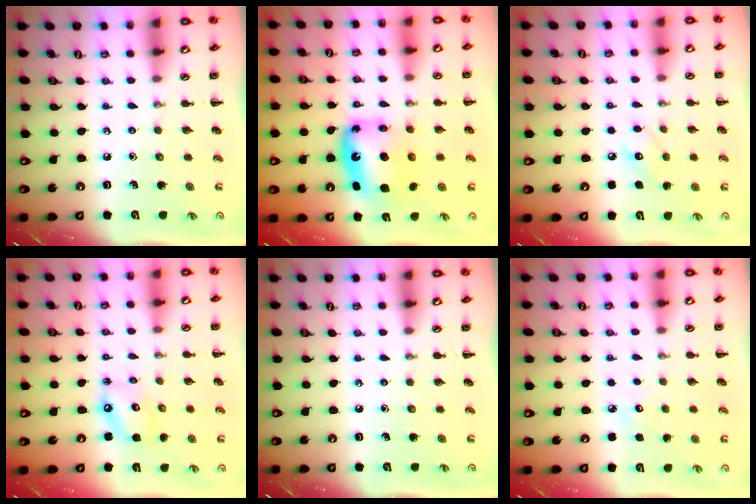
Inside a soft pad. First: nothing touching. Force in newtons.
{"total": 10.2, "press": 9.8, "slide": 2.9}
{"total": 6.5, "press": 6.3, "slide": 1.3}
{"total": 7.3, "press": 7.2, "slide": 1.4}
{"total": 0.0}
{"total": 3.9, "press": 3.8, "slide": 1.1}